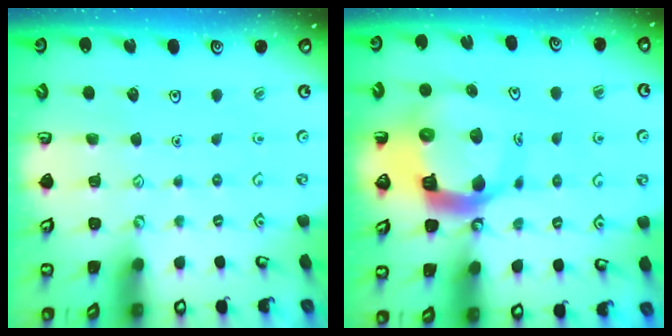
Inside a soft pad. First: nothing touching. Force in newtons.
{"total": 12.9, "press": 12.8, "slide": 1.6}